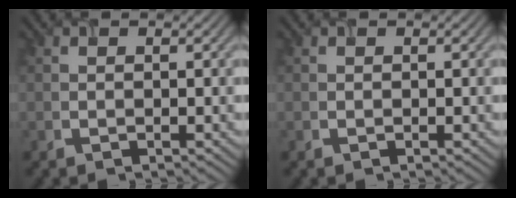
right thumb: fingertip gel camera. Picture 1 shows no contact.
{"total": 0.0}